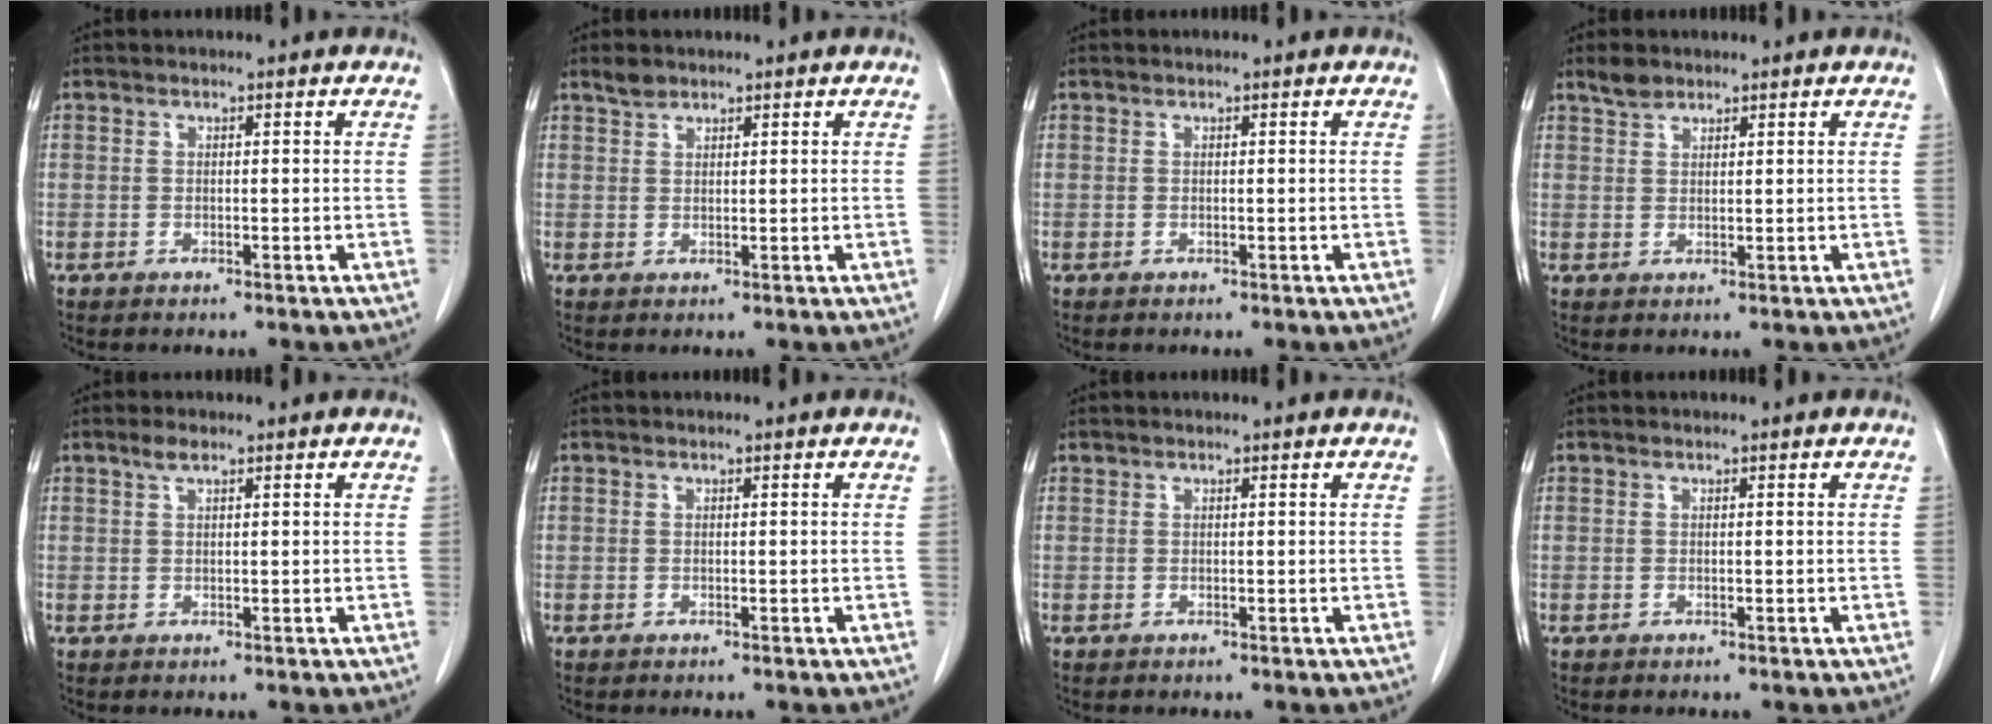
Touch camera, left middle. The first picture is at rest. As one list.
[{"total": 1.7, "force": [1.5, 0.7, 0.4], "torque": [-0.012, 0.005, 0.029]}, {"total": 0.0}, {"total": 2.2, "force": [1.9, 0.9, 0.6], "torque": [-0.017, 0.007, 0.037]}, {"total": 1.5, "force": [1.1, 0.3, 1.1], "torque": [-0.025, 0.005, 0.022]}, {"total": 0.0}, {"total": 0.0}, {"total": 0.0}]